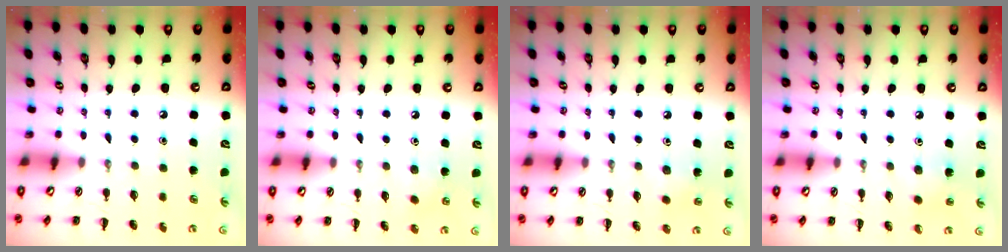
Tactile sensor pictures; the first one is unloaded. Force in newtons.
{"total": 6.8, "press": 6.7, "slide": 0.9}
{"total": 5.8, "press": 5.5, "slide": 1.7}
{"total": 6.5, "press": 6.3, "slide": 1.4}